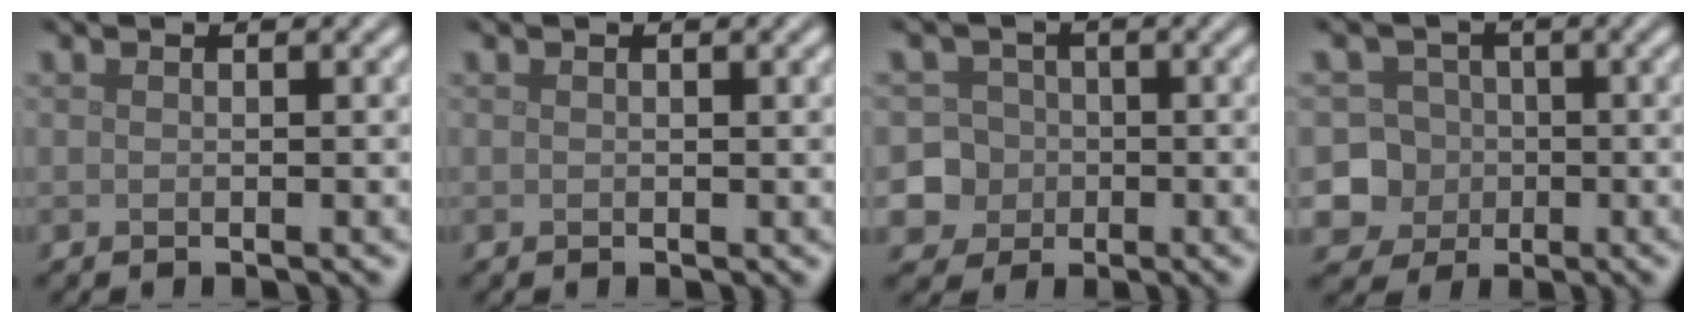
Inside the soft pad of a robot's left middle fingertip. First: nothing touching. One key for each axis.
{"total": 0.0}
{"total": 5.9, "fx": -2.1, "fy": 5.4, "fz": 0.9, "tx": 0.002, "ty": -0.001, "tz": -0.057}
{"total": 5.1, "fx": -1.4, "fy": 4.8, "fz": 1.1, "tx": 0.005, "ty": 0.007, "tz": -0.045}